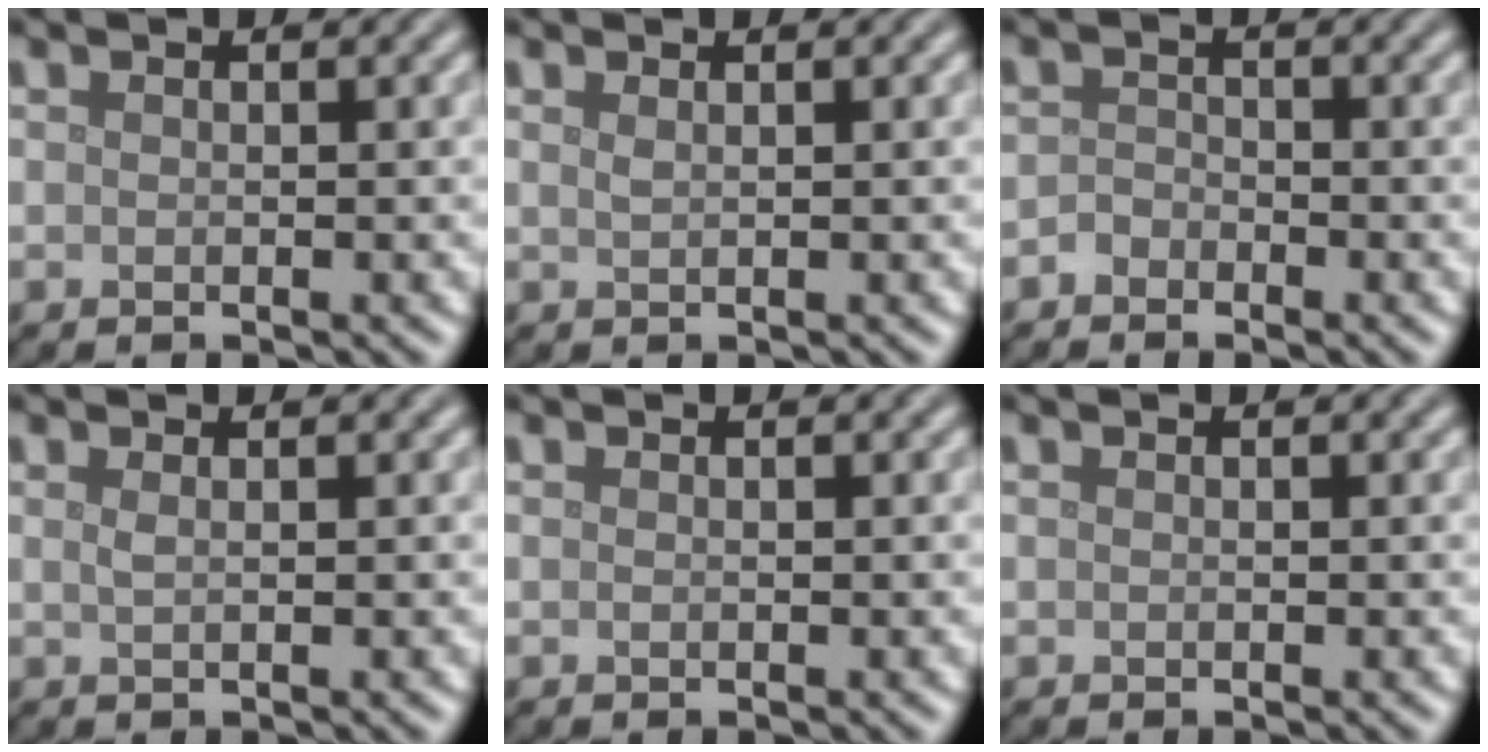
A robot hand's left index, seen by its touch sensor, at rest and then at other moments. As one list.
[{"total": 0.7, "force": [0.4, 0.2, 0.5], "torque": [-0.007, 0.001, 0.008]}, {"total": 1.2, "force": [-0.9, 0.7, 0.2], "torque": [-0.002, 0.004, -0.020]}, {"total": 0.9, "force": [0.4, 0.4, 0.7], "torque": [-0.009, 0.002, 0.004]}, {"total": 0.0}, {"total": 0.0}]